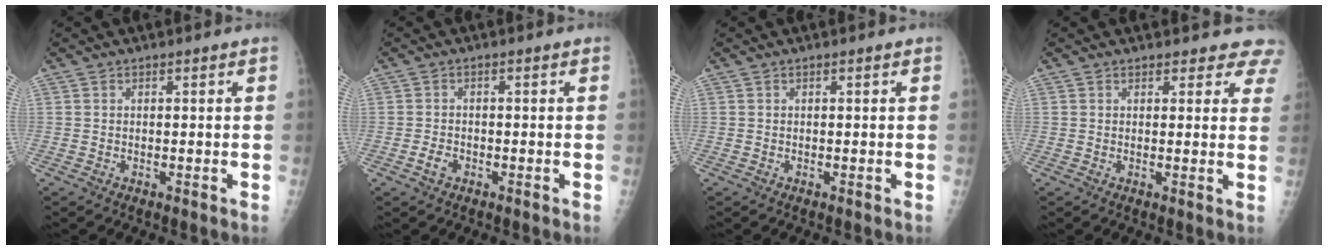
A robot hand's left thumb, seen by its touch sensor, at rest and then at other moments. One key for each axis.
{"total": 2.0, "fx": -1.0, "fy": 1.3, "fz": 1.1, "tx": -0.021, "ty": 0.005, "tz": -0.018}
{"total": 0.0}
{"total": 5.9, "fx": 5.4, "fy": 2.5, "fz": 0.2, "tx": 0.052, "ty": -0.021, "tz": 0.032}